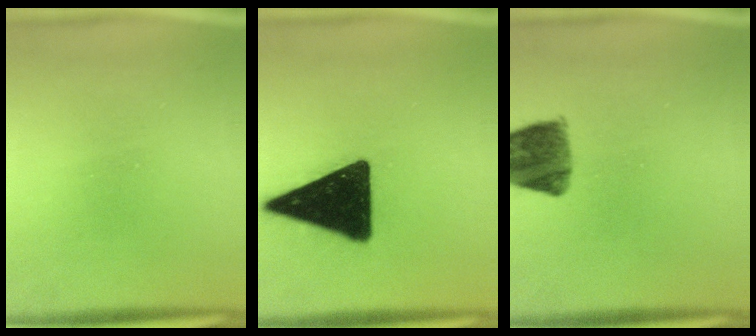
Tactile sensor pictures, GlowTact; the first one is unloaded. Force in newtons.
{"total": 18.5}
{"total": 8.4}